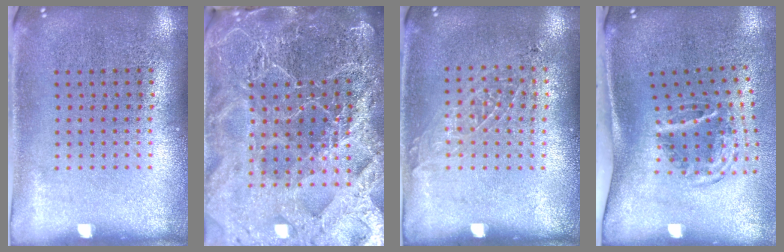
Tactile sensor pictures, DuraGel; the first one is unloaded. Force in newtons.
{"total": 6.3, "press": 5.4, "slide": 3.1}
{"total": 0.9, "press": 0.9, "slide": 0.1}
{"total": 2.0, "press": 1.2, "slide": 1.6}